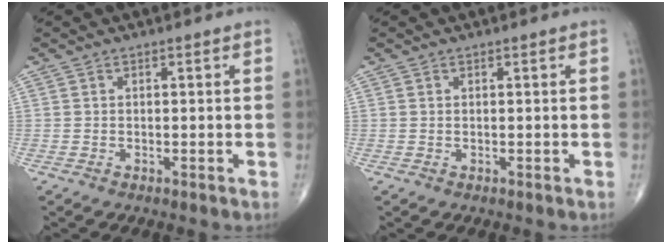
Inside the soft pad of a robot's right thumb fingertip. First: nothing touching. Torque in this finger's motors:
{"motor_torque": [0.36, 0.19, -0.24, -0.15, 0.09]}